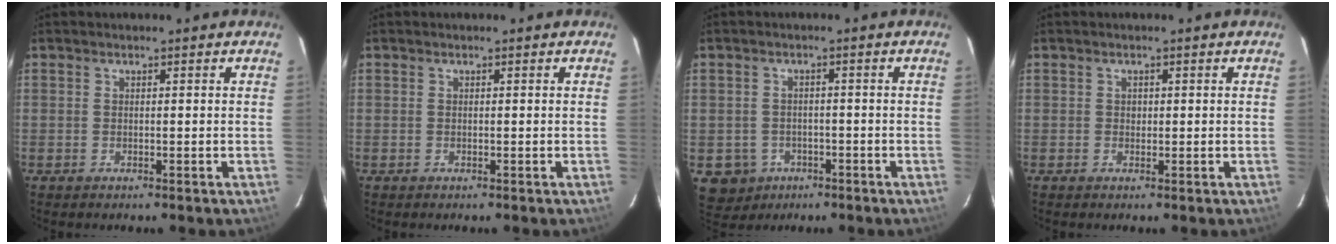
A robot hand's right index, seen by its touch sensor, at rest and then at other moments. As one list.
[{"total": 0.0}, {"total": 6.6, "force": [-2.7, 5.9, 1.3], "torque": [-0.039, 0.012, -0.030]}, {"total": 0.8, "force": [0.1, 0.8, 0.2], "torque": [0.001, 0.002, 0.002]}]